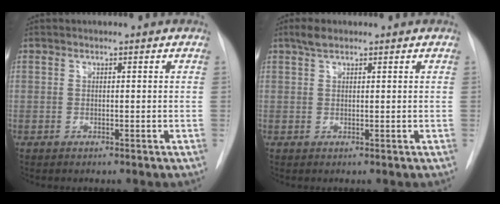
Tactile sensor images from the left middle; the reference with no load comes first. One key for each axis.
{"total": 2.0, "fx": 1.5, "fy": 0.7, "fz": 1.1, "tx": -0.023, "ty": 0.010, "tz": 0.027}